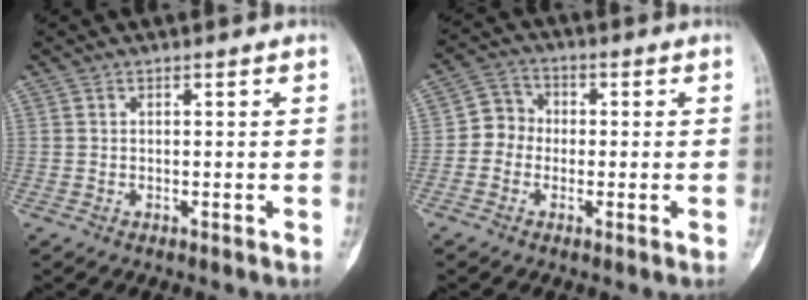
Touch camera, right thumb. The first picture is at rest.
{"total": 5.2, "force": [-0.8, 4.8, 1.9], "torque": [-0.007, 0.016, -0.030]}